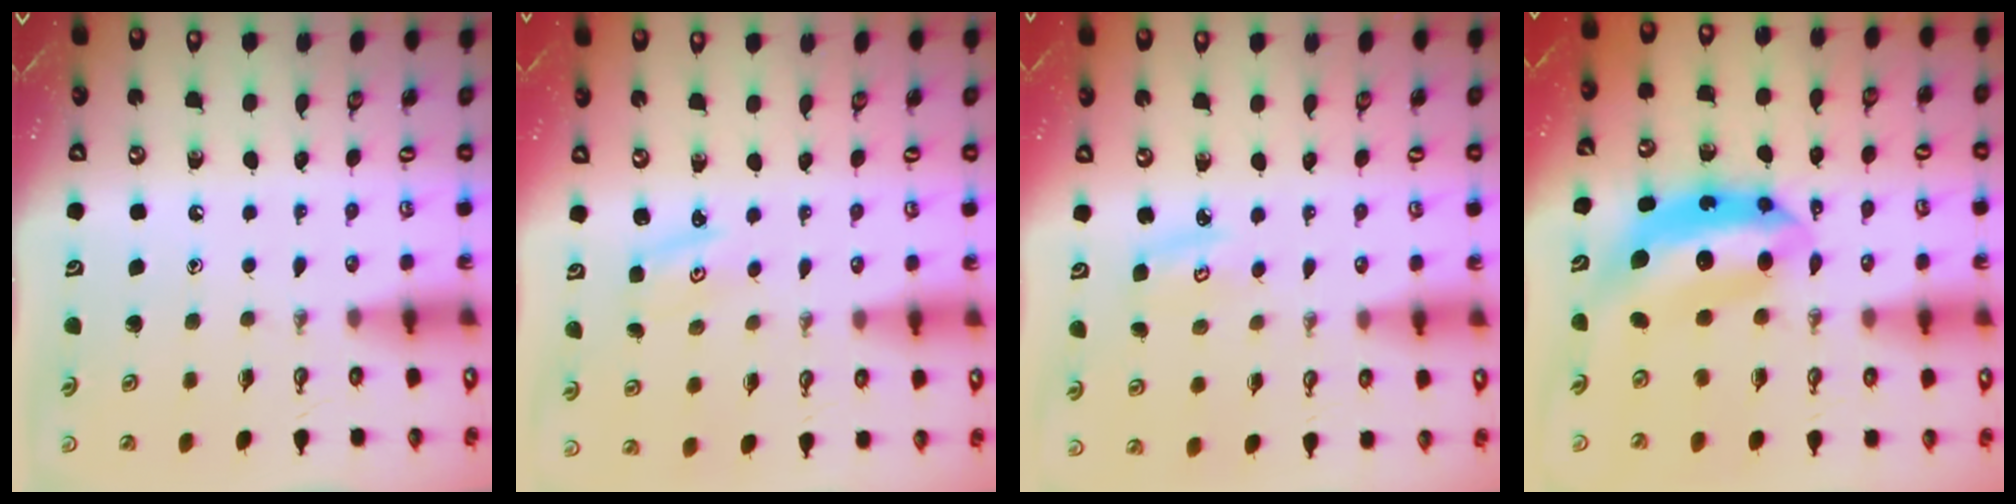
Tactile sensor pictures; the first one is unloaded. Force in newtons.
{"total": 1.5, "press": 1.5, "slide": 0.3}
{"total": 3.9, "press": 3.8, "slide": 0.4}
{"total": 8.7, "press": 8.7, "slide": 0.7}